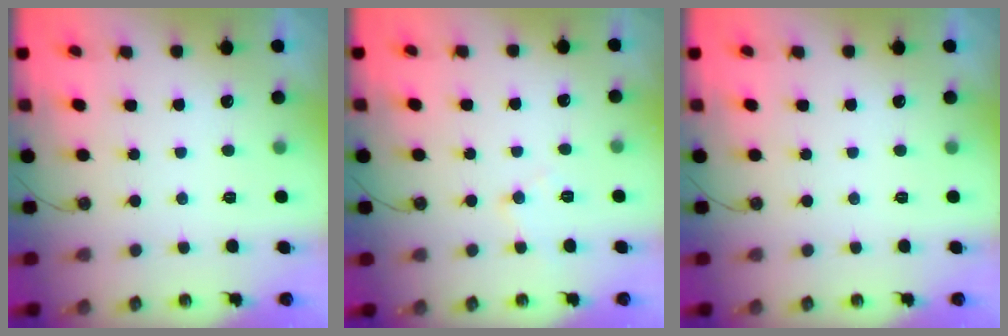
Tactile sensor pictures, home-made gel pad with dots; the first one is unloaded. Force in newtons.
{"total": 6.5, "press": 6.5, "slide": 0.5}
{"total": 0.0}